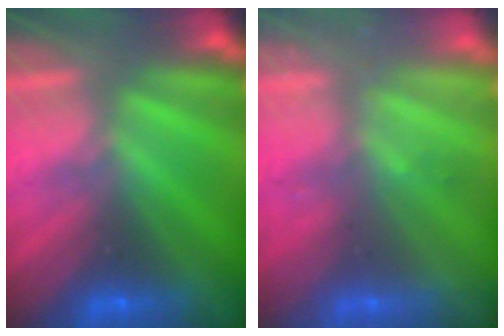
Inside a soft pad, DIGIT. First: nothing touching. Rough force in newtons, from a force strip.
{"total": 2.3}